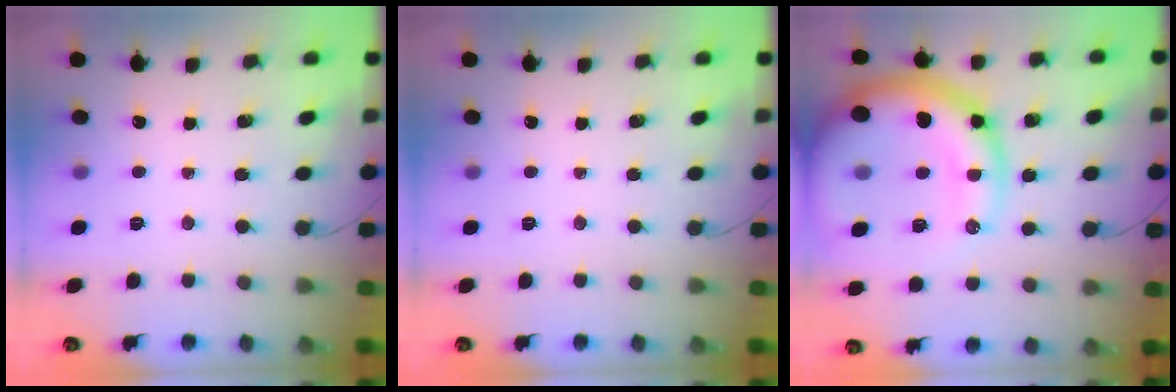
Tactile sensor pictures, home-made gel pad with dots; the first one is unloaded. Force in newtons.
{"total": 0.0}
{"total": 23.4, "press": 22.8, "slide": 5.2}